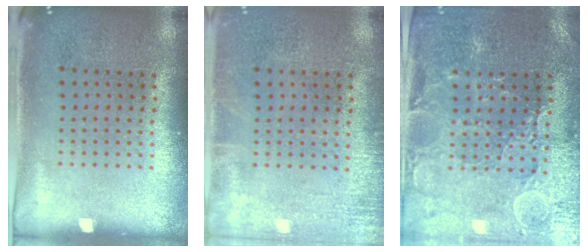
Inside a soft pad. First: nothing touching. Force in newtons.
{"total": 1.5, "press": 1.5, "slide": 0.2}
{"total": 1.6, "press": 1.5, "slide": 0.5}